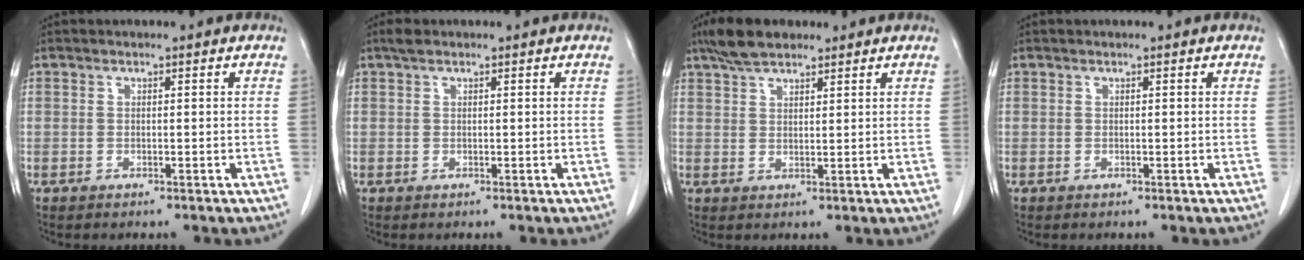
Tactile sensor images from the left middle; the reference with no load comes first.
{"total": 1.2, "force": [0.9, 0.4, 0.7], "torque": [-0.018, 0.014, 0.017]}
{"total": 5.7, "force": [4.5, 2.0, 2.8], "torque": [-0.063, 0.016, 0.086]}
{"total": 0.0}